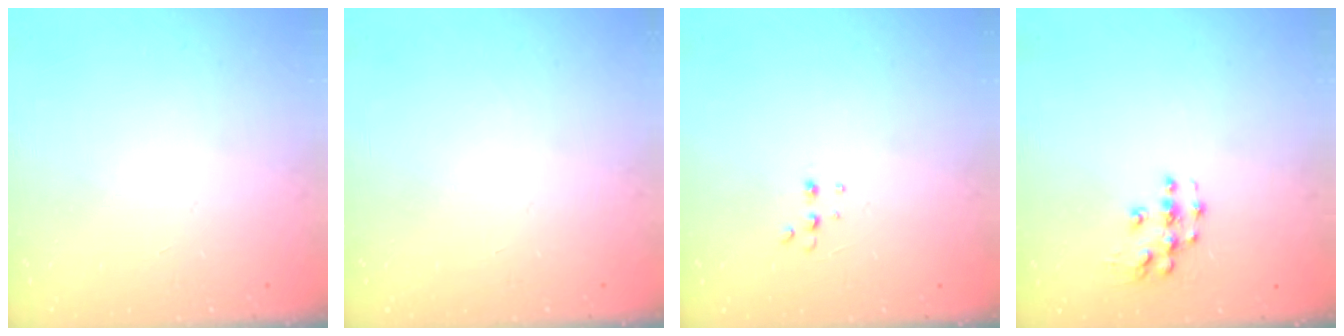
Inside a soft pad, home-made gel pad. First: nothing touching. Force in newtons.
{"total": 0.0}
{"total": 4.4, "press": 4.3, "slide": 1.0}
{"total": 6.6, "press": 6.6, "slide": 0.3}